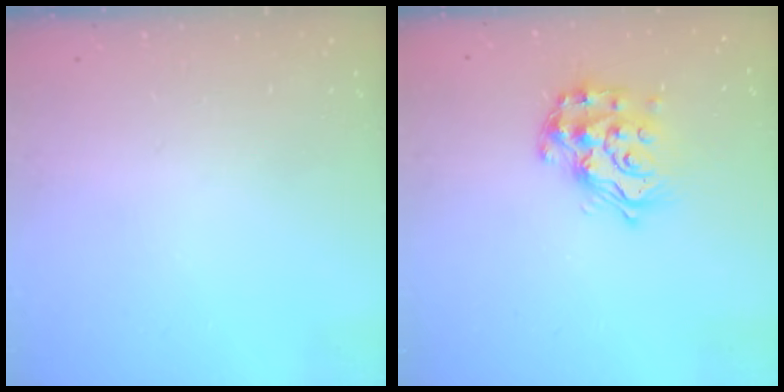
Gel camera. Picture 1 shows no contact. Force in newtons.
{"total": 16.3, "press": 16.3, "slide": 1.0}